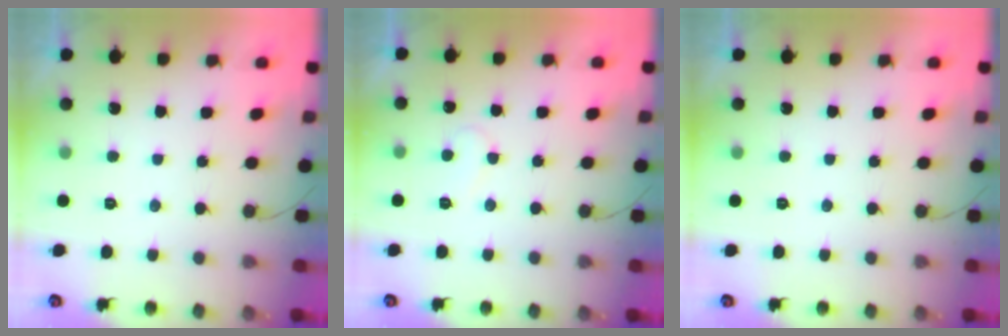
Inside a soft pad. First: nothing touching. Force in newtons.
{"total": 6.7, "press": 6.7, "slide": 0.6}
{"total": 0.0}